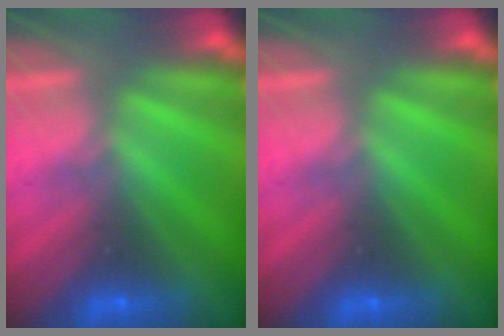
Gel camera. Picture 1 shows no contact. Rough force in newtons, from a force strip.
{"total": 0.0}